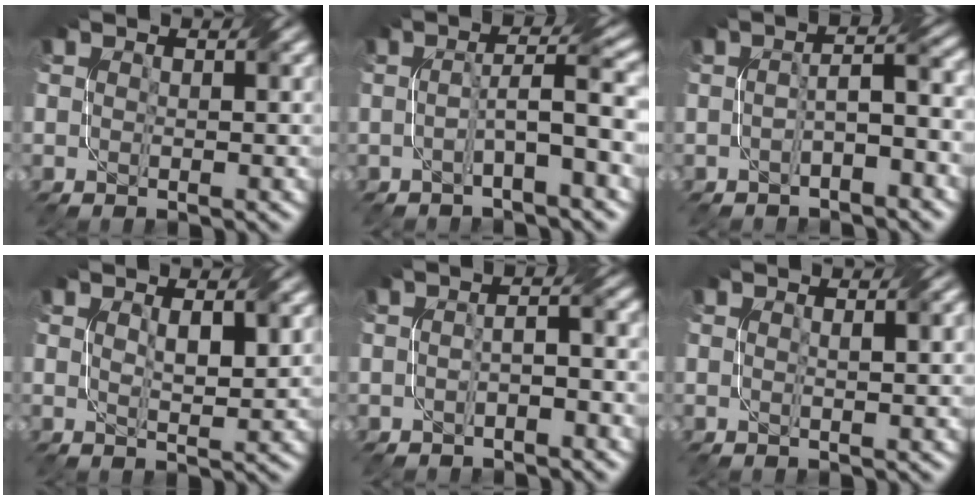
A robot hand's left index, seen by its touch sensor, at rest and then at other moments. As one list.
[{"total": 4.3, "force": [-0.9, 0.4, 4.2], "torque": [-0.072, 0.020, -0.023]}, {"total": 3.3, "force": [-1.1, 0.7, 3.0], "torque": [-0.054, 0.012, -0.020]}, {"total": 2.2, "force": [0.8, 0.6, 1.9], "torque": [-0.038, 0.000, 0.020]}, {"total": 2.2, "force": [-0.9, 0.4, 1.9], "torque": [-0.035, 0.008, -0.017]}, {"total": 2.1, "force": [0.6, 0.7, 1.9], "torque": [-0.019, 0.007, 0.003]}]